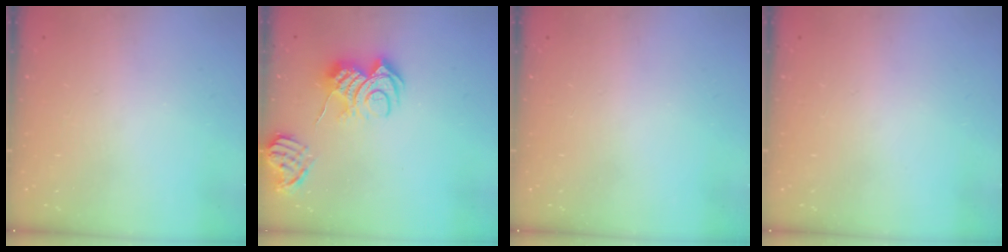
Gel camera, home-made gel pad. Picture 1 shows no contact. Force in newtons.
{"total": 9.3, "press": 9.2, "slide": 1.2}
{"total": 0.0}
{"total": 0.0}